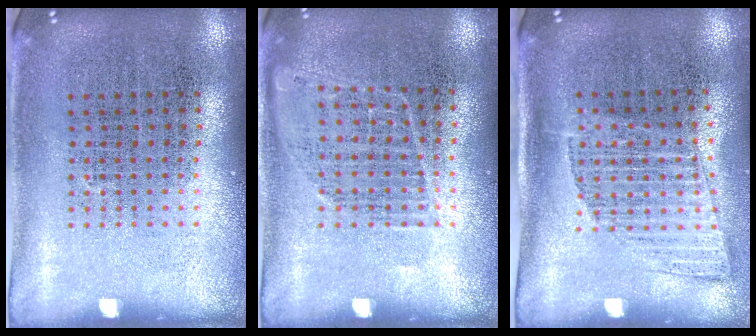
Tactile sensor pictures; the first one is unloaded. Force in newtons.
{"total": 0.9, "press": 0.9, "slide": 0.2}
{"total": 1.3, "press": 1.0, "slide": 0.8}